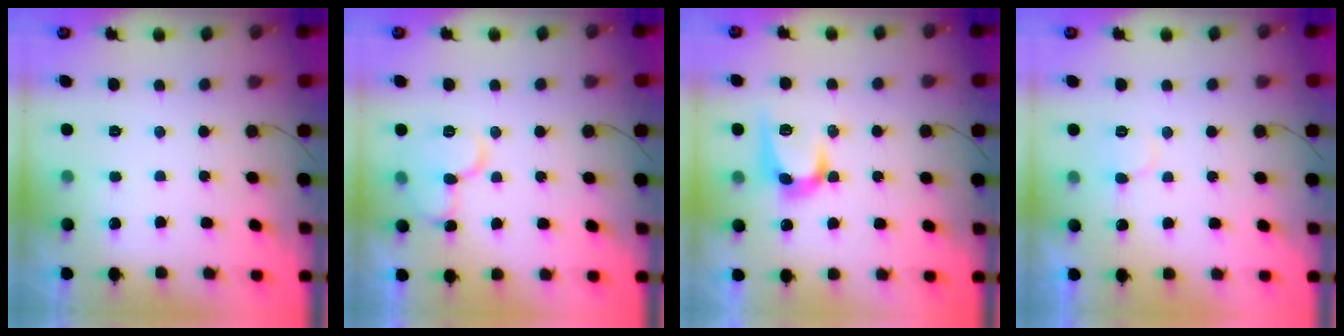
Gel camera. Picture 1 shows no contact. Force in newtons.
{"total": 10.8, "press": 10.7, "slide": 1.3}
{"total": 11.5, "press": 11.5, "slide": 0.3}
{"total": 7.0, "press": 7.0, "slide": 0.4}